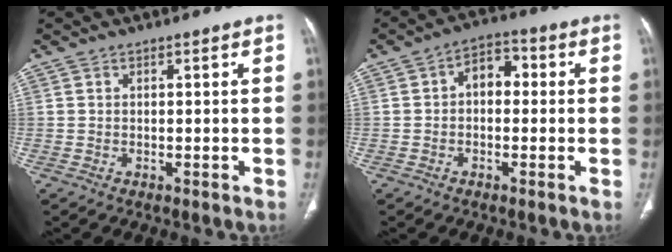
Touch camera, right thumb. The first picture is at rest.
{"total": 5.9, "force": [0.2, 4.0, 4.3], "torque": [-0.046, 0.022, -0.009]}